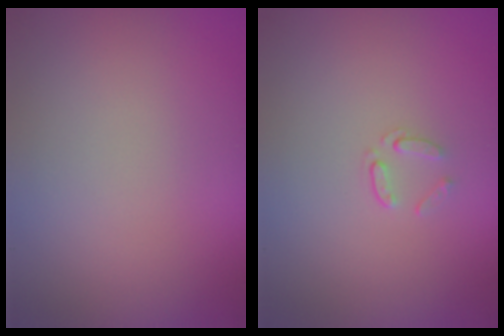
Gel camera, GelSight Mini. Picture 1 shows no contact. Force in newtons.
{"total": 0.7, "press": 0.5, "slide": 0.5}